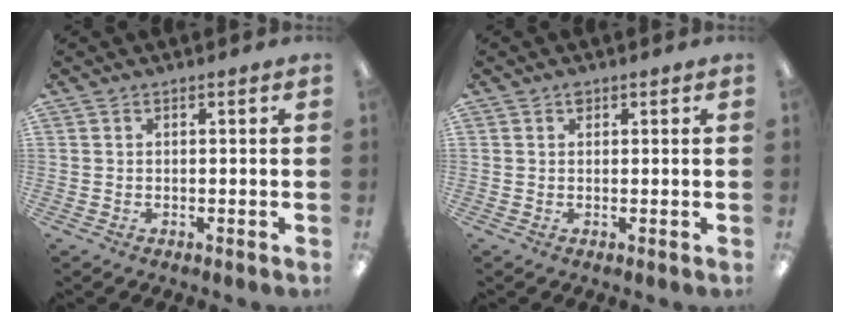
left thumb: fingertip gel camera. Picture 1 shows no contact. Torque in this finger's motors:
{"motor_torque": [0.03, -0.07, 0.32, -0.09, 0.00]}